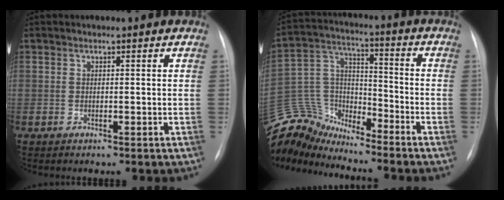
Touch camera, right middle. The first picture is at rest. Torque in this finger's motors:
{"motor_torque": [0.11, -0.18, 0.00, -0.03]}